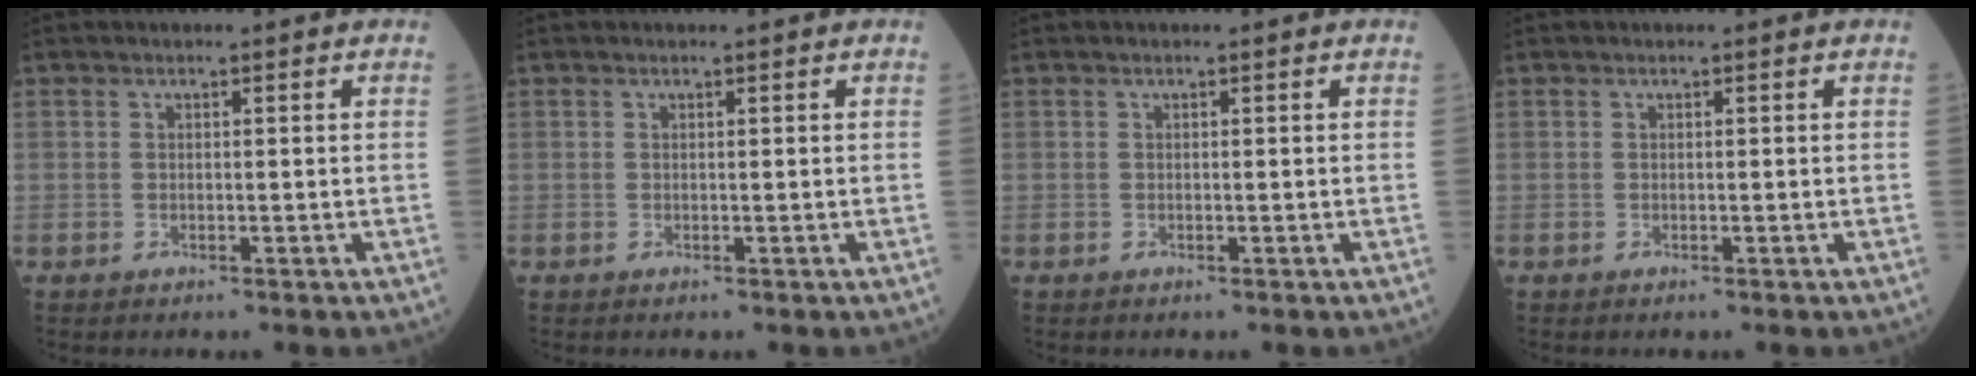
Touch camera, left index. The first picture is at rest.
{"total": 0.0}
{"total": 0.0}
{"total": 0.0}